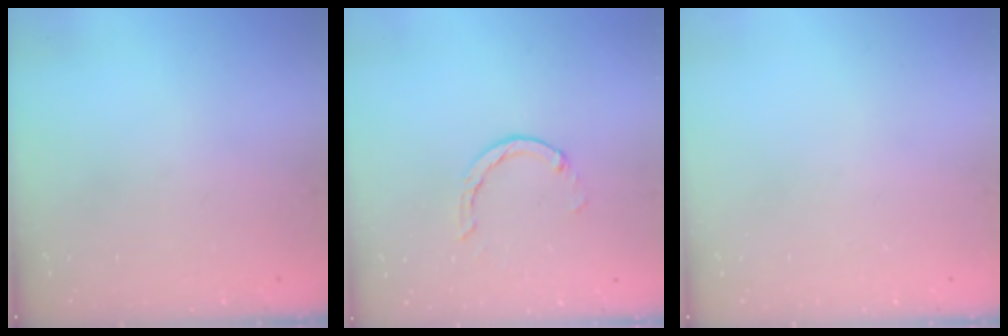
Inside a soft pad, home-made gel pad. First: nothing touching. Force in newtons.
{"total": 2.9, "press": 2.9, "slide": 0.4}
{"total": 0.0}